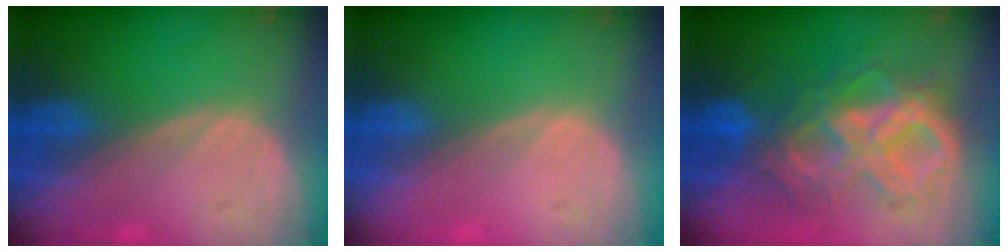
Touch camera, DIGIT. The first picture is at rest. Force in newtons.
{"total": 0.0}
{"total": 10.5, "press": 10.4, "slide": 1.3}